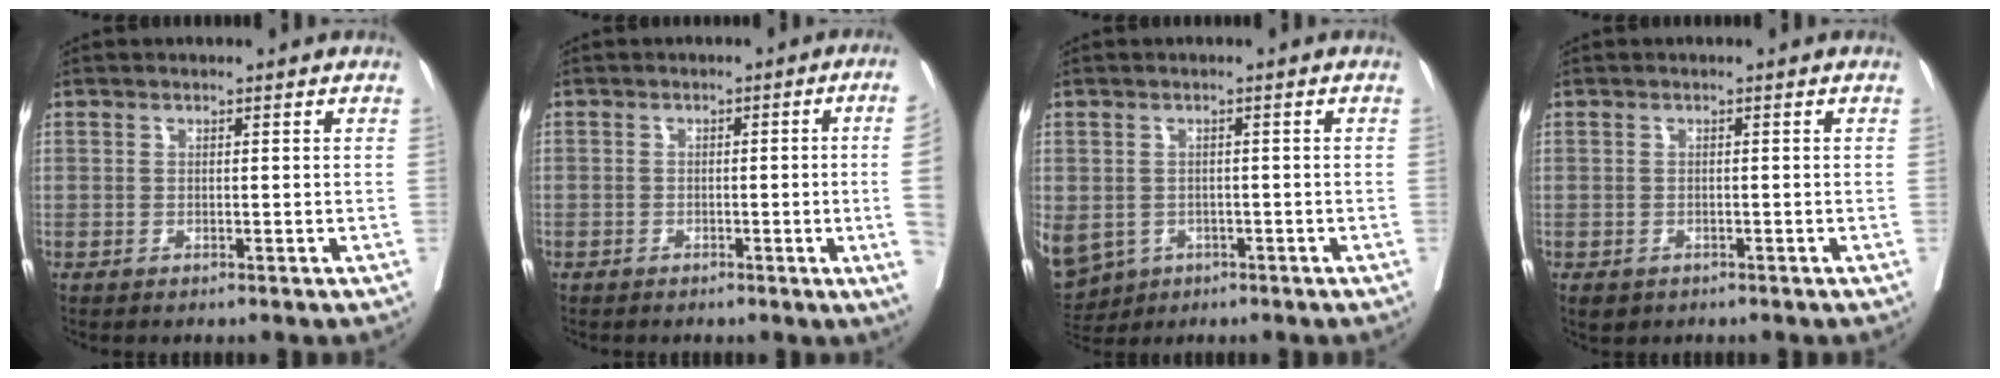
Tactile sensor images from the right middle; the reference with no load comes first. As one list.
[{"total": 6.0, "force": [-1.2, -1.3, 5.7], "torque": [-0.065, -0.007, -0.019]}, {"total": 19.7, "force": [-7.5, 16.1, 8.4], "torque": [-0.296, -0.021, -0.101]}, {"total": 3.0, "force": [-2.1, 1.9, 1.1], "torque": [-0.022, -0.006, -0.028]}]